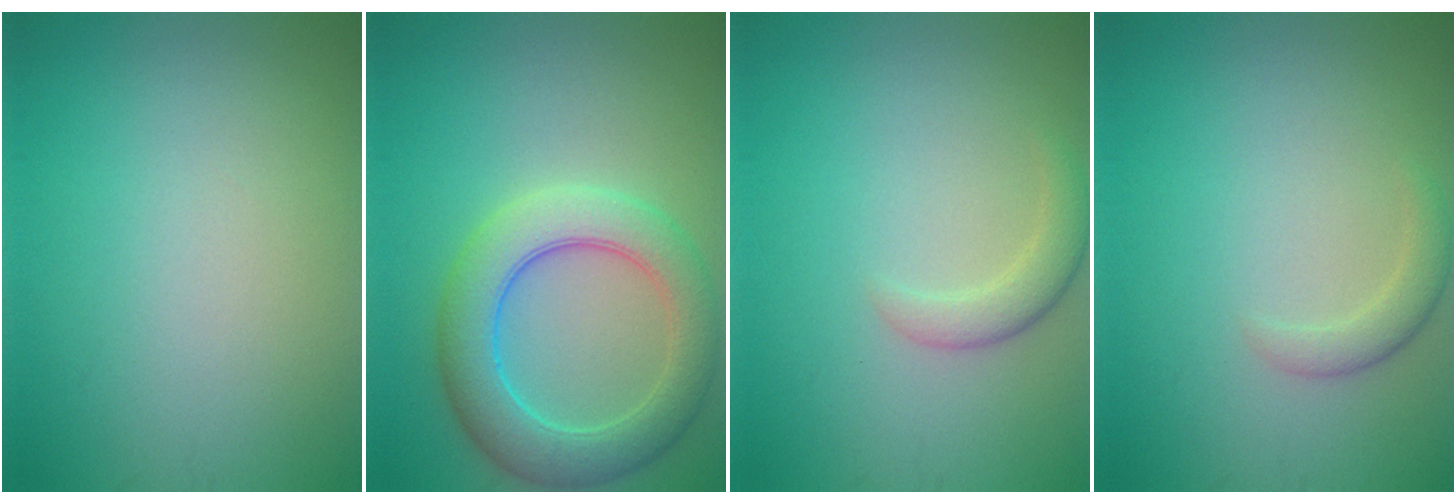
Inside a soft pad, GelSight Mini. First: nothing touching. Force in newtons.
{"total": 6.6, "press": 6.6, "slide": 0.0}
{"total": 2.1, "press": 2.1, "slide": 0.1}
{"total": 1.7, "press": 1.7, "slide": 0.1}